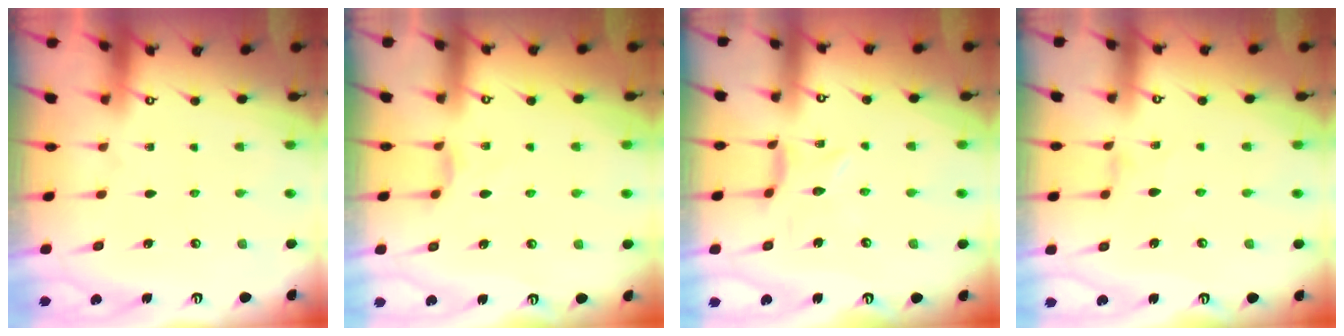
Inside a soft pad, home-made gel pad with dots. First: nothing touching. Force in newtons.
{"total": 2.4, "press": 2.3, "slide": 0.3}
{"total": 1.9, "press": 1.9, "slide": 0.2}
{"total": 0.9, "press": 0.9, "slide": 0.3}